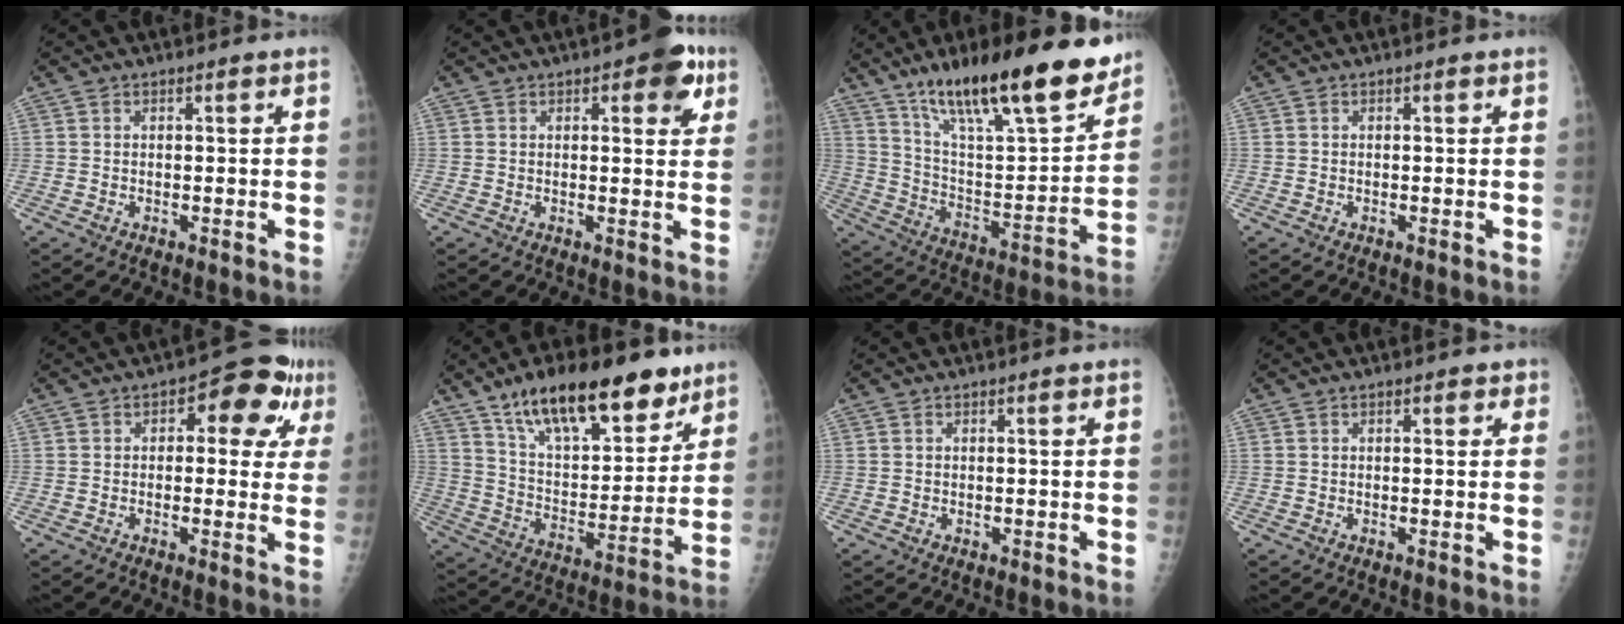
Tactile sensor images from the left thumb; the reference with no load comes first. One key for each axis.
{"total": 6.6, "fx": 3.1, "fy": 2.7, "fz": 5.2, "tx": -0.037, "ty": -0.006, "tz": 0.029}
{"total": 25.7, "fx": 18.0, "fy": 6.2, "fz": 17.3, "tx": -0.248, "ty": -0.070, "tz": 0.302}
{"total": 0.0}
{"total": 10.2, "fx": 3.3, "fy": 5.6, "fz": 7.8, "tx": -0.050, "ty": 0.014, "tz": 0.033}
{"total": 22.5, "fx": 15.0, "fy": 9.3, "fz": 14.0, "tx": -0.182, "ty": -0.055, "tz": 0.253}
{"total": 0.0}
{"total": 1.9, "fx": 1.0, "fy": 1.0, "fz": 1.2, "tx": -0.004, "ty": -0.001, "tz": 0.011}